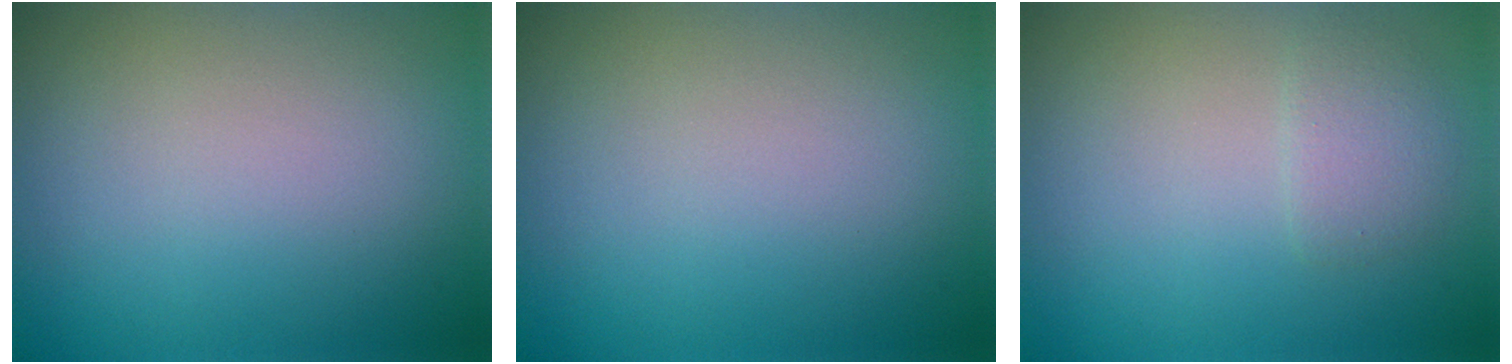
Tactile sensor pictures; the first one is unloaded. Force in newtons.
{"total": 0.0}
{"total": 1.5, "press": 1.5, "slide": 0.0}